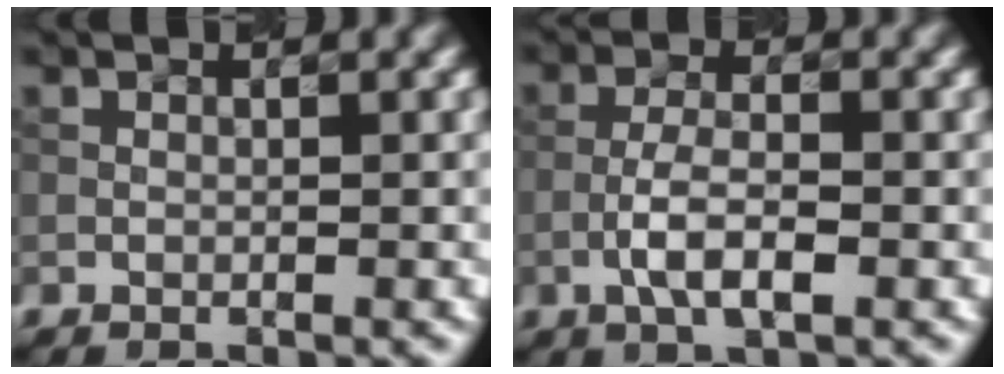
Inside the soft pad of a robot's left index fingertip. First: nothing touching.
{"total": 3.6, "force": [-1.4, 1.1, 3.2], "torque": [-0.064, 0.002, -0.031]}